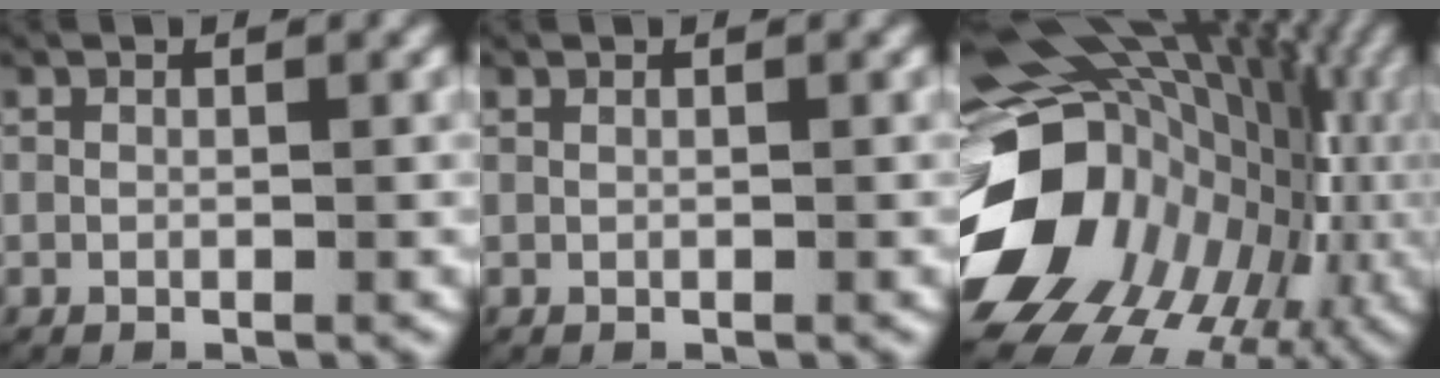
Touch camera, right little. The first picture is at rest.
{"total": 0.0}
{"total": 24.1, "force": [0.0, 17.0, 17.1], "torque": [-0.282, -0.029, 0.004]}